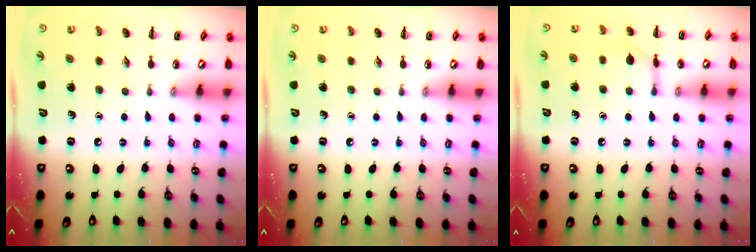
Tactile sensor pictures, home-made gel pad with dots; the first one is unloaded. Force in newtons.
{"total": 0.0}
{"total": 7.3, "press": 7.2, "slide": 0.7}